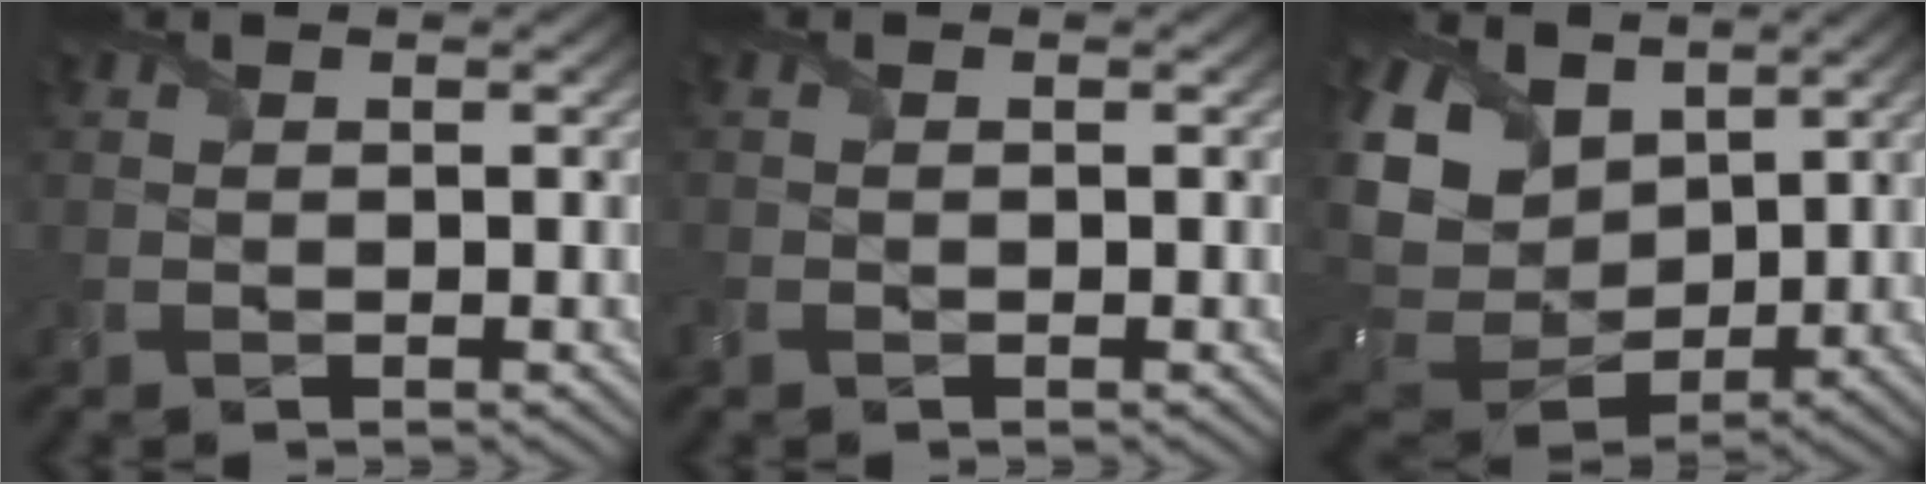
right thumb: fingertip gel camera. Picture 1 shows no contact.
{"total": 1.2, "force": [-0.4, 0.9, 0.7], "torque": [-0.022, -0.002, -0.009]}
{"total": 14.6, "force": [5.3, 10.6, 8.5], "torque": [-0.249, 0.013, 0.106]}